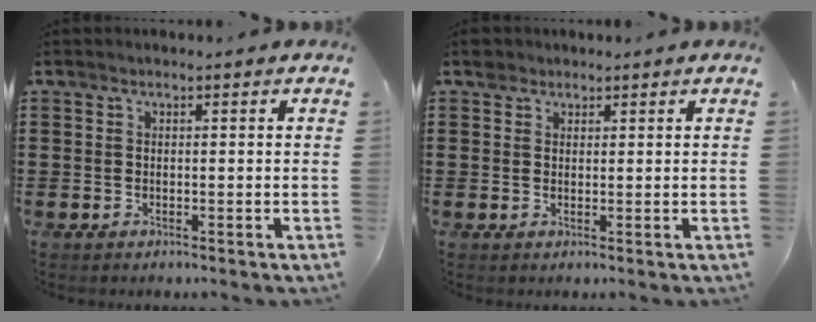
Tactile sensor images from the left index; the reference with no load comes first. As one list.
[{"total": 1.8, "force": [1.5, 1.0, 0.1], "torque": [-0.005, 0.005, 0.030]}]